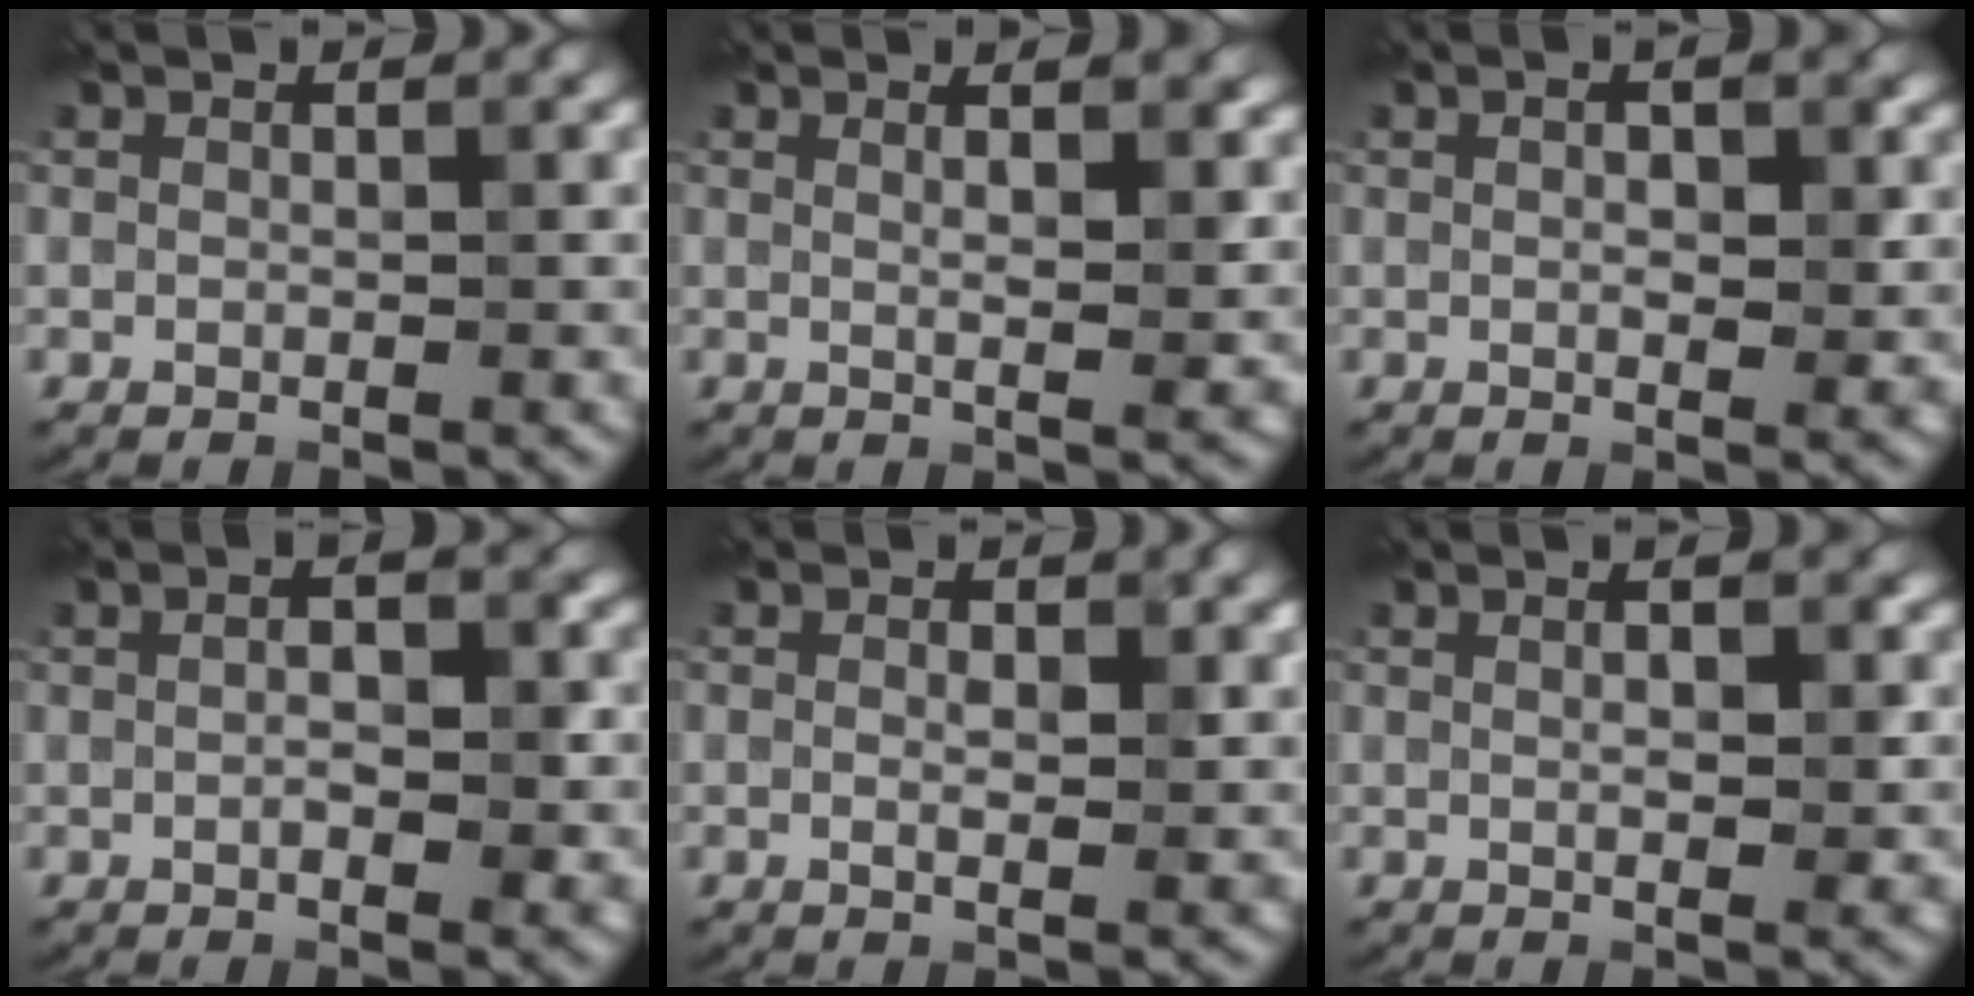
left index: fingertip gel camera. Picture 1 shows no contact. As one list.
[{"total": 5.0, "force": [2.1, 1.9, 4.2], "torque": [-0.036, 0.013, 0.007]}, {"total": 2.9, "force": [0.6, 1.1, 2.7], "torque": [-0.036, -0.003, 0.008]}, {"total": 3.2, "force": [0.2, 1.5, 2.9], "torque": [-0.015, -0.005, -0.008]}, {"total": 2.1, "force": [0.3, 0.9, 1.8], "torque": [-0.028, -0.003, 0.004]}, {"total": 2.8, "force": [0.8, 0.8, 2.6], "torque": [-0.025, -0.002, 0.006]}]